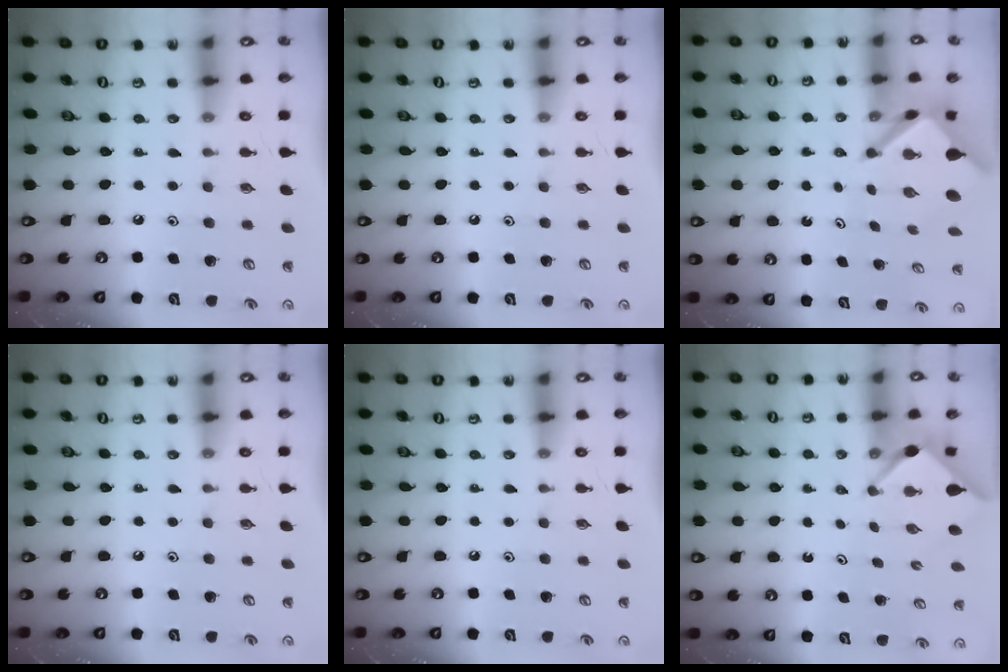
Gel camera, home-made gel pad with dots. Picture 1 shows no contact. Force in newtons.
{"total": 0.0}
{"total": 5.2, "press": 5.1, "slide": 0.5}
{"total": 0.0}
{"total": 0.0}
{"total": 2.4, "press": 2.4, "slide": 0.1}